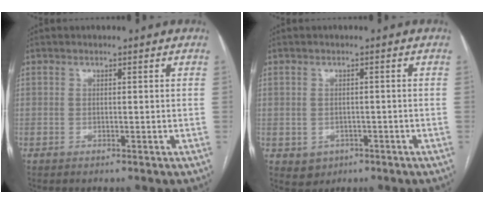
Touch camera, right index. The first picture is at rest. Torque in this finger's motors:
{"motor_torque": [-0.14, 0.07, -0.46, -0.19]}